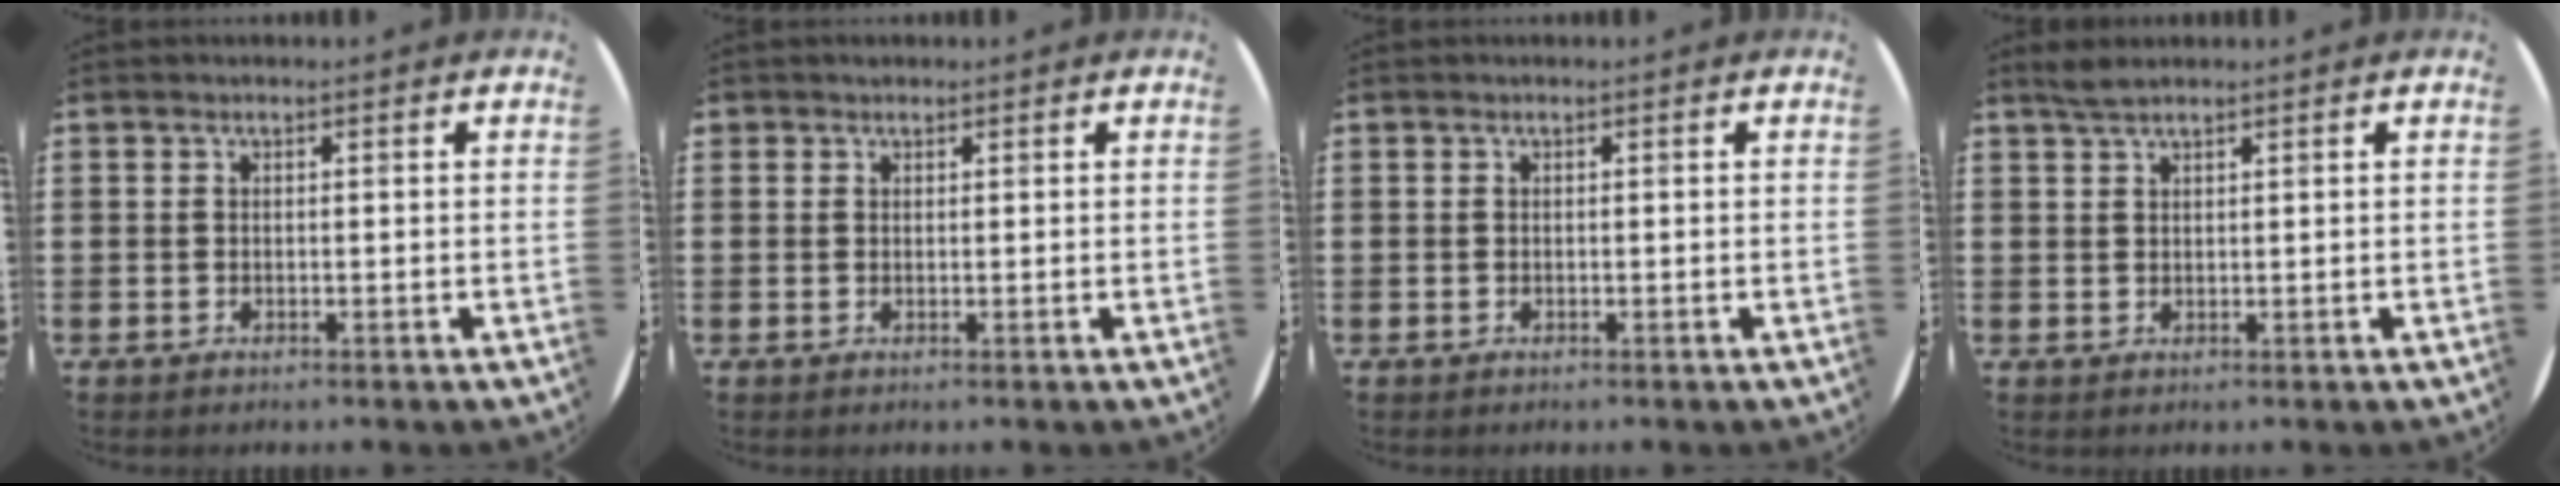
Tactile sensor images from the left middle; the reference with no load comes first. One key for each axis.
{"total": 0.6, "fx": 0.5, "fy": 0.3, "fz": -0.1, "tx": 0.002, "ty": 0.005, "tz": 0.010}
{"total": 0.0}
{"total": 1.7, "fx": 1.5, "fy": 0.2, "fz": 0.8, "tx": -0.017, "ty": 0.003, "tz": 0.028}